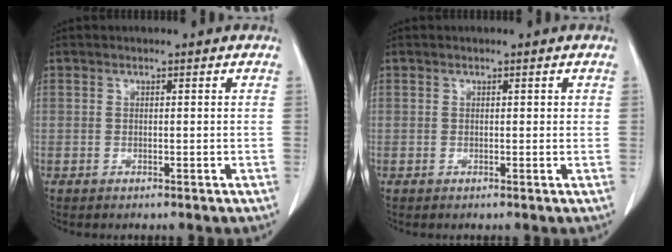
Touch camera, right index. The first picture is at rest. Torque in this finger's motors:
{"motor_torque": [-0.05, -0.08, -0.01, -0.01]}